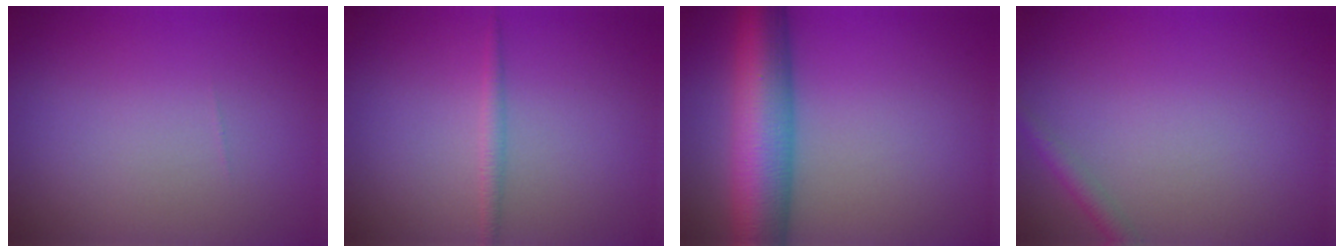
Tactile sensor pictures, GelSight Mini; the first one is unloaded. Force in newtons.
{"total": 1.2, "press": 1.2, "slide": 0.1}
{"total": 9.7, "press": 9.7, "slide": 0.3}
{"total": 1.4, "press": 1.4, "slide": 0.1}